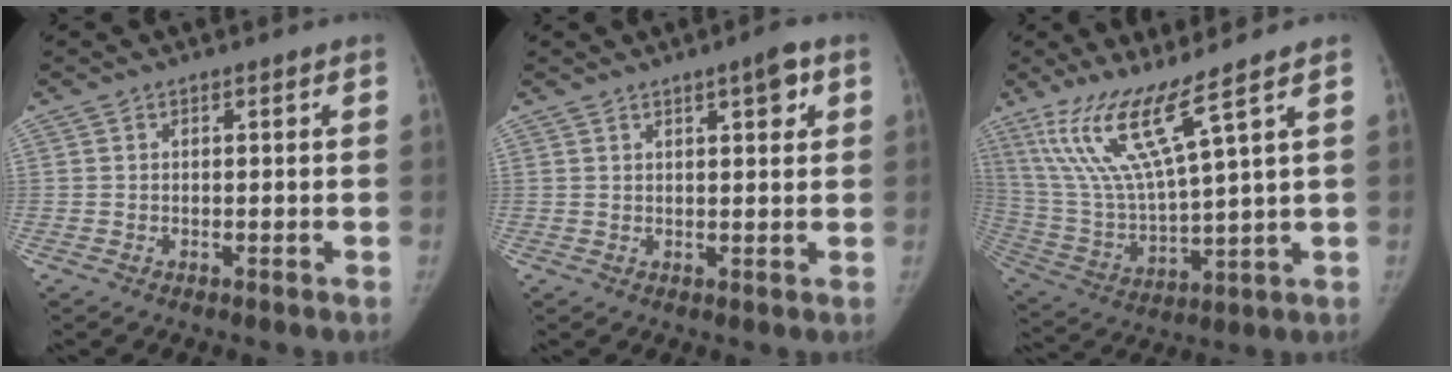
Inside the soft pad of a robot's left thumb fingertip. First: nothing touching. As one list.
[{"total": 3.9, "force": [2.0, 1.0, 3.3], "torque": [-0.040, -0.007, 0.027]}, {"total": 14.0, "force": [8.7, 0.4, 11.0], "torque": [-0.232, -0.052, 0.184]}]